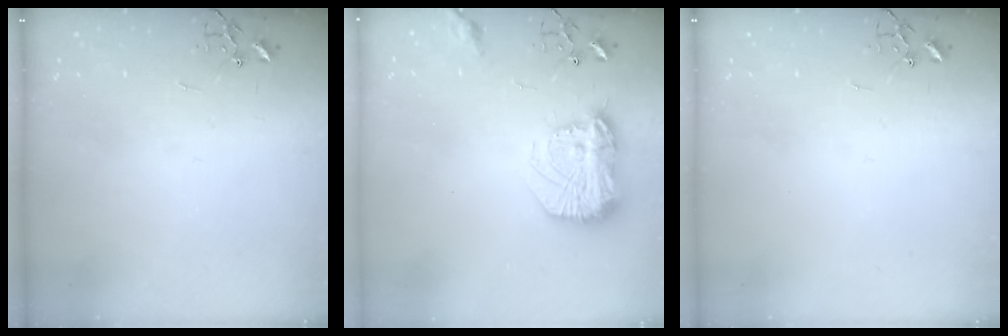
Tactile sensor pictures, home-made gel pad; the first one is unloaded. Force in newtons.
{"total": 18.4, "press": 18.3, "slide": 1.4}
{"total": 0.0}